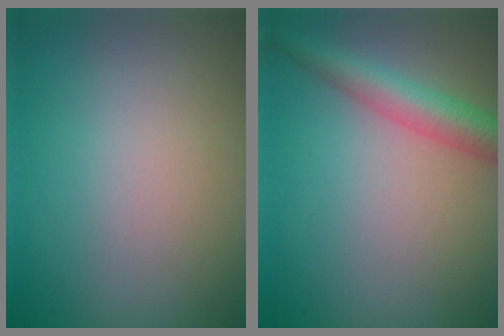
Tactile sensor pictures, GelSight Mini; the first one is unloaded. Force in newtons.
{"total": 4.1, "press": 4.1, "slide": 0.1}